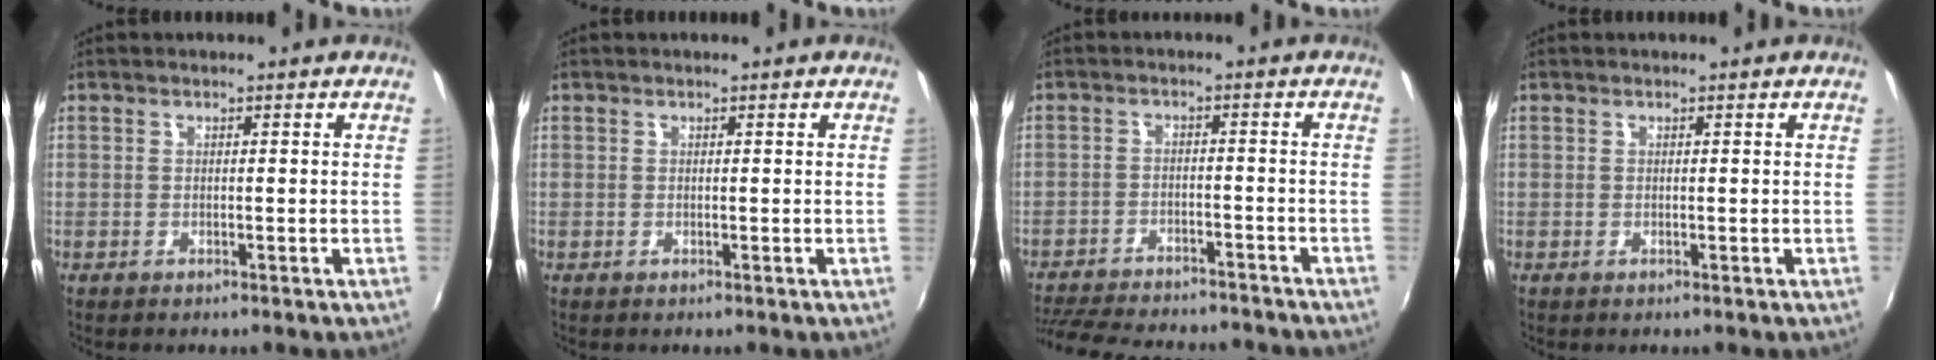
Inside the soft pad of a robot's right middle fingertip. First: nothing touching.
{"total": 0.0}
{"total": 18.7, "force": [-16.2, 5.1, 7.8], "torque": [-0.166, -0.017, -0.229]}
{"total": 0.0}